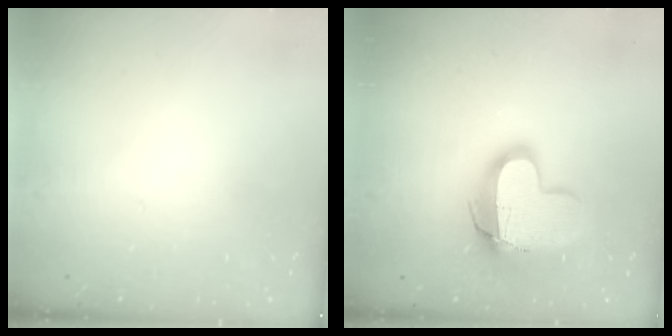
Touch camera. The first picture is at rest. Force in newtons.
{"total": 15.0, "press": 14.9, "slide": 1.3}